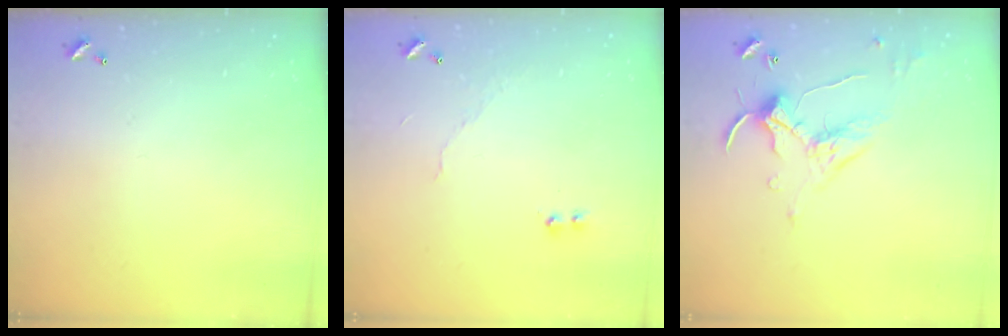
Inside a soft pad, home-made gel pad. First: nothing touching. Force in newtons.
{"total": 5.6, "press": 5.6, "slide": 0.4}
{"total": 1.5, "press": 1.3, "slide": 0.8}